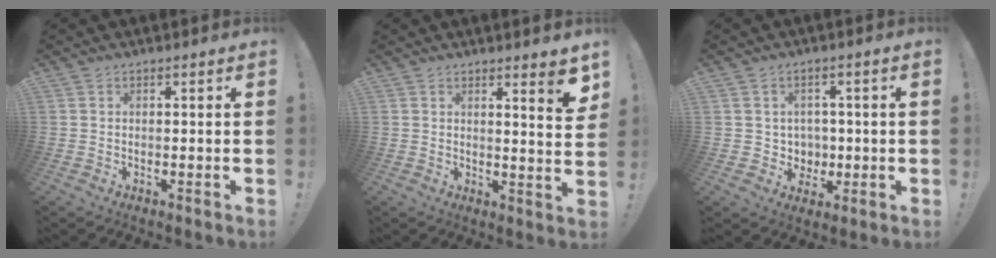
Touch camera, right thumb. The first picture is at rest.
{"total": 5.1, "force": [3.5, -0.1, 3.7], "torque": [-0.044, -0.030, 0.052]}
{"total": 5.5, "force": [1.4, 5.3, 0.5], "torque": [-0.013, -0.014, 0.032]}